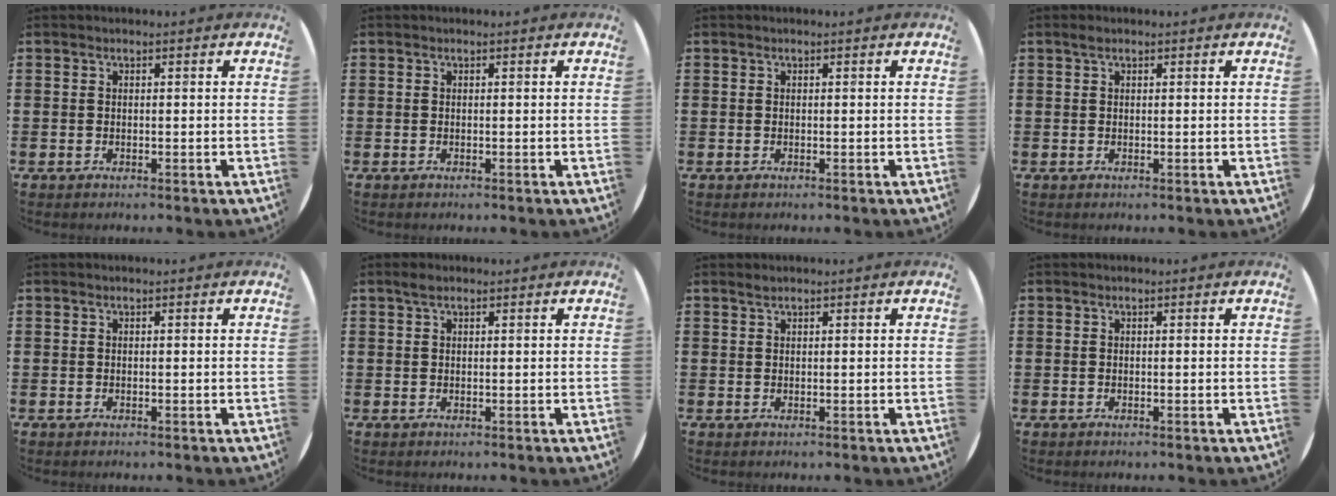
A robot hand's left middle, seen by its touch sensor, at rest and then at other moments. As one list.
[{"total": 0.0}, {"total": 0.0}, {"total": 0.6, "force": [0.4, 0.3, 0.4], "torque": [-0.008, 0.003, 0.006]}, {"total": 0.0}, {"total": 1.0, "force": [0.7, 0.5, 0.7], "torque": [-0.006, 0.001, 0.010]}, {"total": 0.6, "force": [0.5, 0.0, 0.2], "torque": [-0.005, -0.001, 0.010]}, {"total": 0.0}]